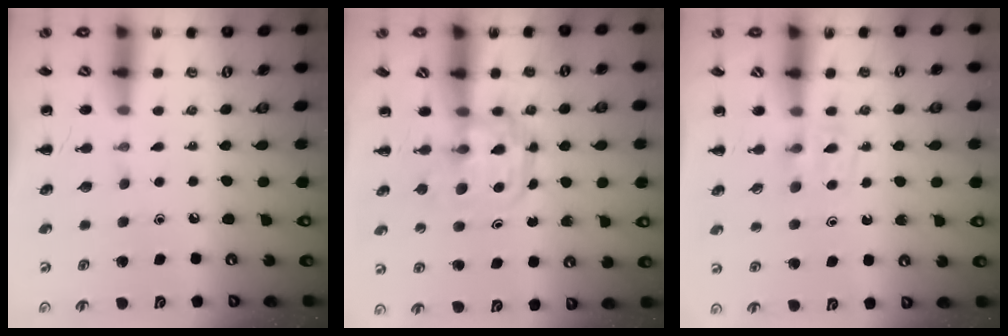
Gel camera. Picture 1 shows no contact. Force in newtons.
{"total": 3.3, "press": 3.2, "slide": 0.4}
{"total": 4.0, "press": 3.7, "slide": 1.5}